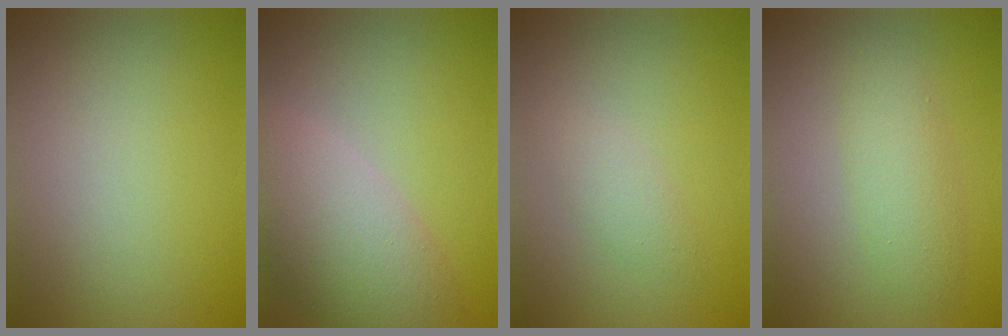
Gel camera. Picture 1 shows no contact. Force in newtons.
{"total": 6.9, "press": 6.9, "slide": 0.9}
{"total": 1.6, "press": 1.6, "slide": 0.1}
{"total": 2.8, "press": 2.8, "slide": 0.1}